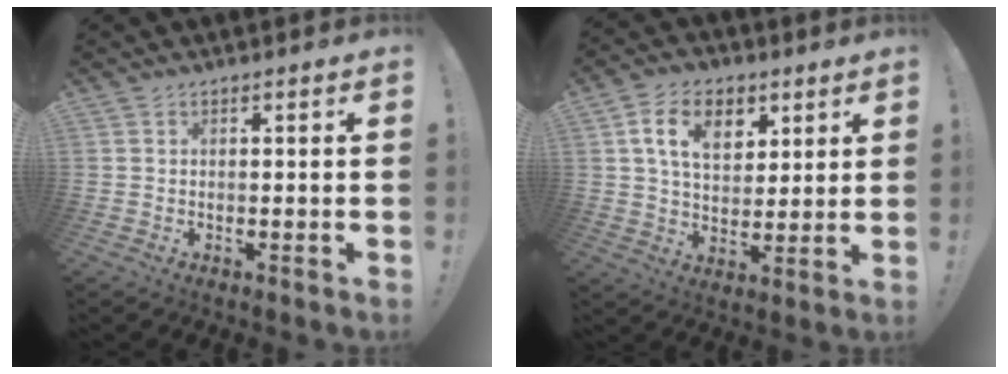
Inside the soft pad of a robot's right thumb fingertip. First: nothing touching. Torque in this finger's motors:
{"motor_torque": [1.25, 1.25, 0.49, 0.42, 0.06]}